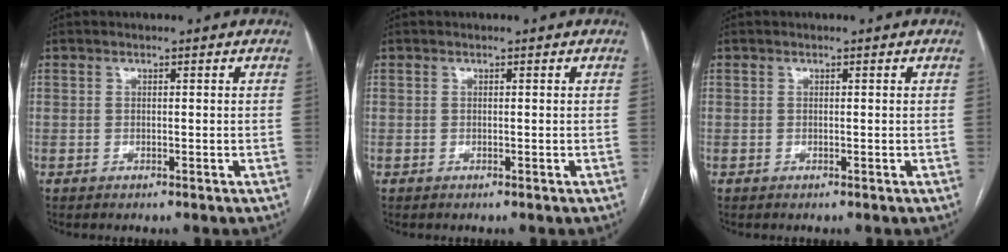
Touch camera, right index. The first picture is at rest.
{"total": 0.0}
{"total": 0.0}